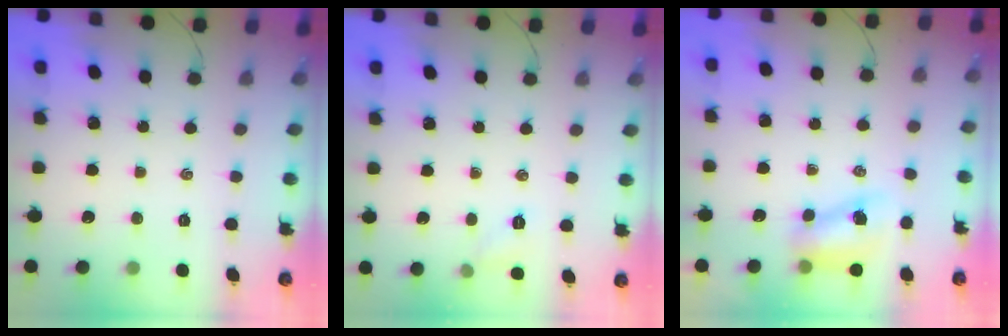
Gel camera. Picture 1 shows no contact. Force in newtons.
{"total": 5.1, "press": 4.9, "slide": 1.5}
{"total": 7.8, "press": 7.7, "slide": 1.1}